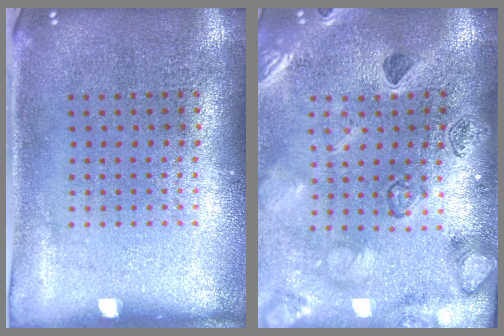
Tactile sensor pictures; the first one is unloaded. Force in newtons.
{"total": 2.3, "press": 2.3, "slide": 0.2}